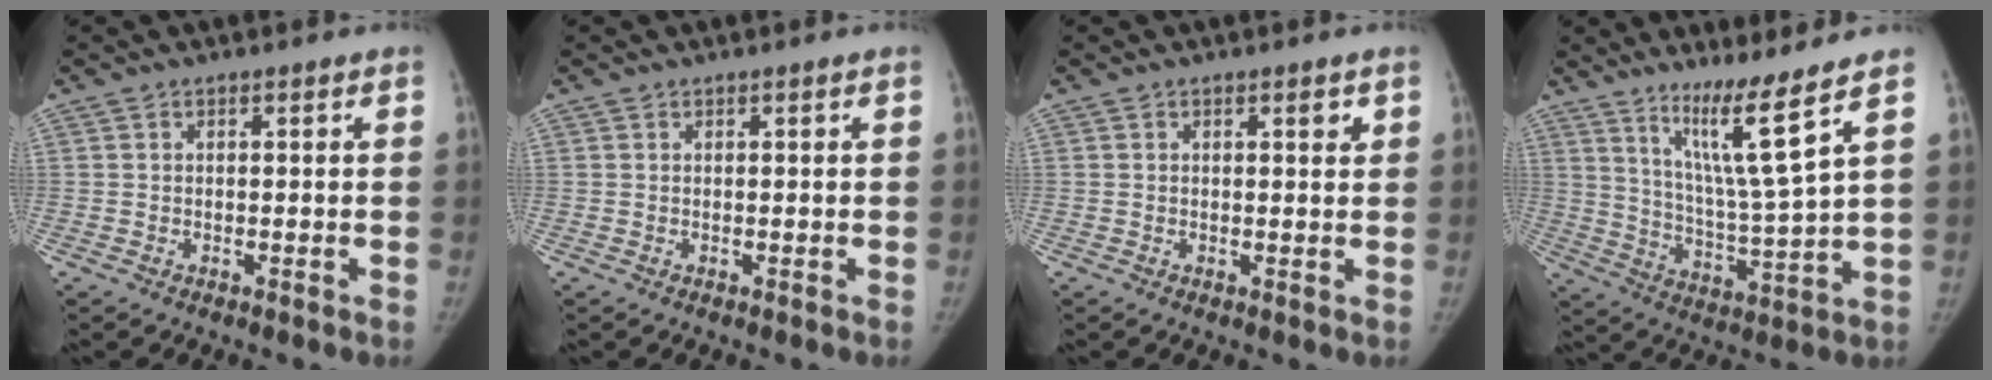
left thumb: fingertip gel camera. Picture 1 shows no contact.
{"total": 0.0}
{"total": 1.6, "force": [0.8, 0.6, 1.3], "torque": [-0.008, -0.001, 0.009]}
{"total": 11.7, "force": [7.5, -0.9, 8.9], "torque": [-0.156, -0.070, 0.143]}